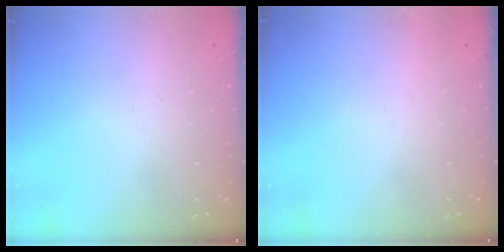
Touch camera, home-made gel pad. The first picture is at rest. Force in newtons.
{"total": 1.5, "press": 1.5, "slide": 0.1}